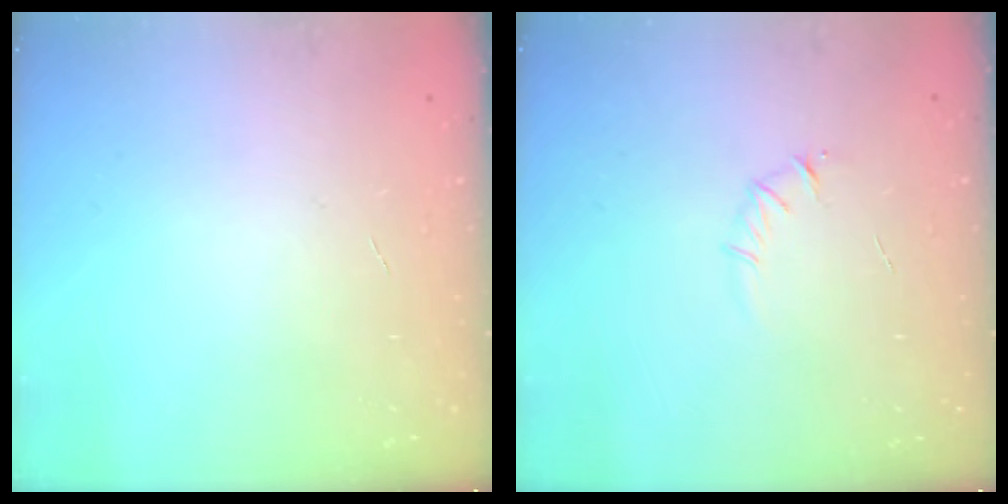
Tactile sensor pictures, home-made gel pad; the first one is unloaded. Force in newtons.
{"total": 4.0, "press": 3.8, "slide": 1.2}